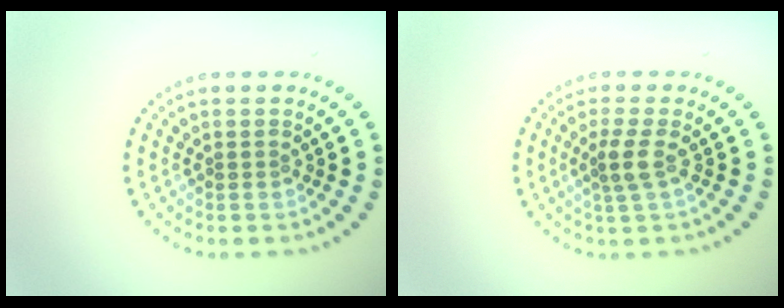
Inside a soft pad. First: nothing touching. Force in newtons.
{"total": 2.1, "press": 1.6, "slide": 1.3}